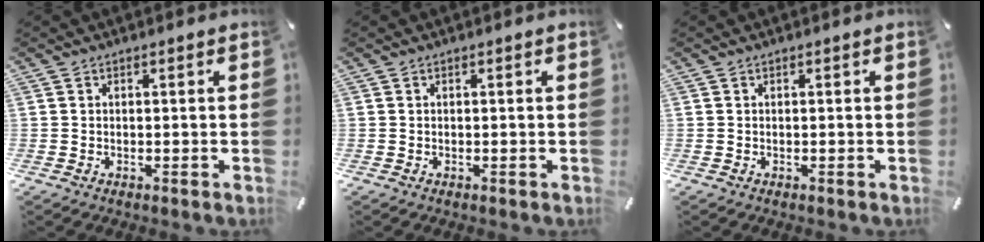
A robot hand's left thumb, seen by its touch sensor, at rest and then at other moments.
{"total": 0.0}
{"total": 0.0}